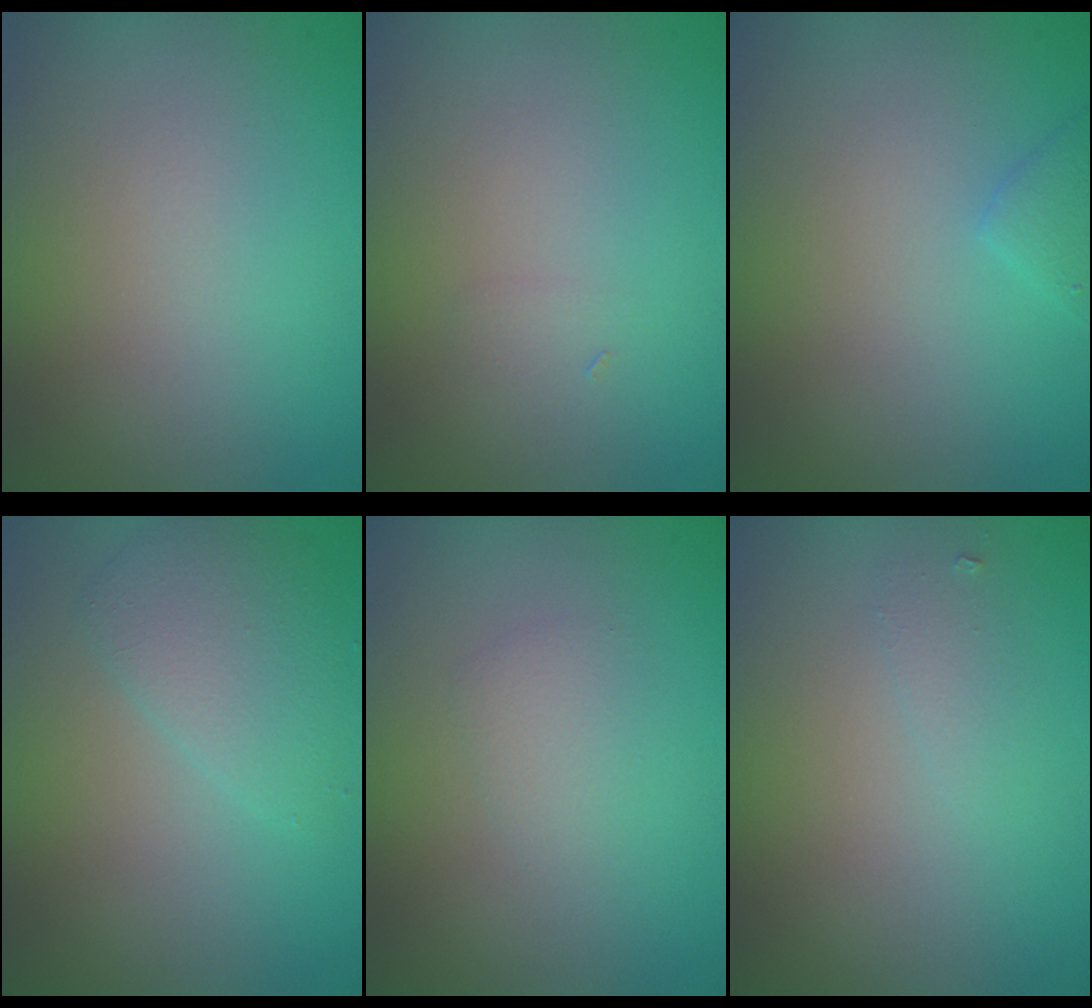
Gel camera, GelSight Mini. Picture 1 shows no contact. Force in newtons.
{"total": 0.6, "press": 0.6, "slide": 0.0}
{"total": 1.3, "press": 1.3, "slide": 0.1}
{"total": 3.0, "press": 3.0, "slide": 0.2}
{"total": 1.2, "press": 1.2, "slide": 0.0}
{"total": 0.8, "press": 0.8, "slide": 0.0}